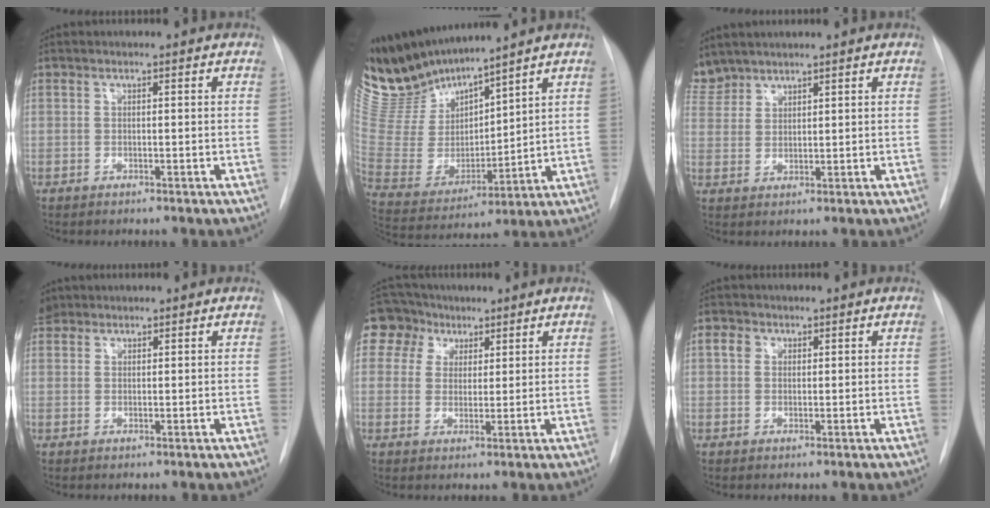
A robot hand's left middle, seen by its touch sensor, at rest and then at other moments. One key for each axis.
{"total": 13.5, "fx": 13.1, "fy": 1.6, "fz": 3.1, "tx": -0.087, "ty": -0.005, "tz": 0.279}
{"total": 5.1, "fx": 4.7, "fy": 2.0, "fz": 0.1, "tx": -0.002, "ty": 0.012, "tz": 0.102}
{"total": 3.4, "fx": 2.5, "fy": 2.2, "fz": 0.4, "tx": -0.008, "ty": 0.014, "tz": 0.045}
{"total": 7.9, "fx": 4.1, "fy": 6.6, "fz": 1.2, "tx": -0.026, "ty": 0.034, "tz": 0.076}
{"total": 2.3, "fx": 0.9, "fy": 1.9, "fz": 0.8, "tx": -0.016, "ty": 0.008, "tz": 0.014}